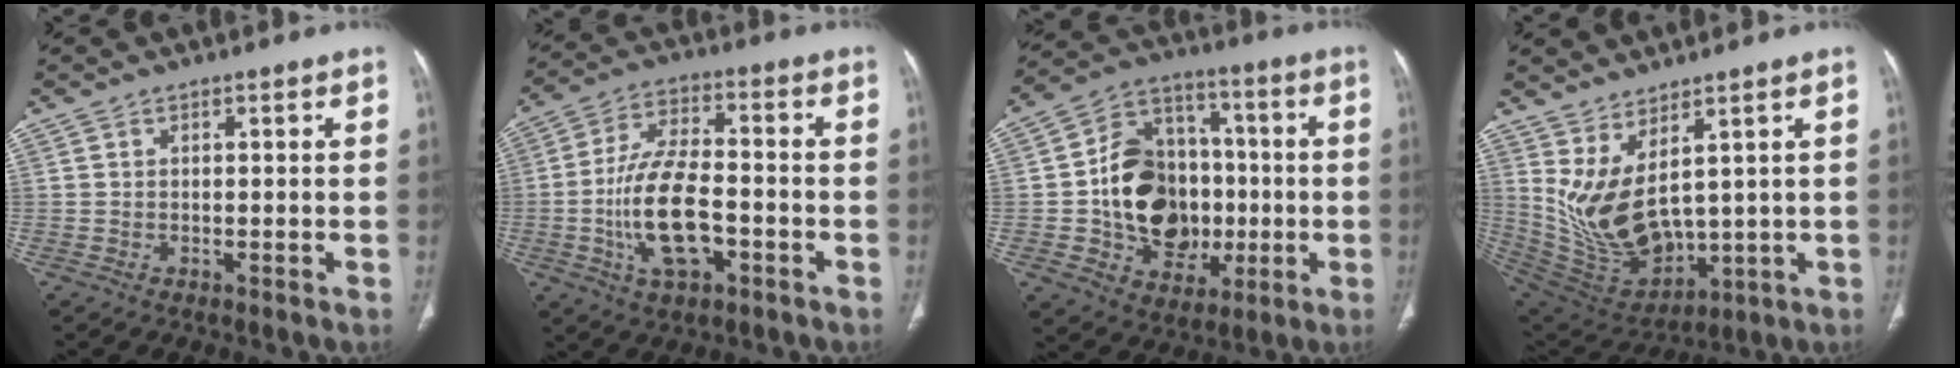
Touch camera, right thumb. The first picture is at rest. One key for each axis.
{"total": 14.4, "fx": -3.7, "fy": 6.9, "fz": 12.1, "tx": -0.230, "ty": 0.022, "tz": -0.066}
{"total": 20.1, "fx": -2.1, "fy": 15.6, "fz": 12.5, "tx": -0.159, "ty": 0.029, "tz": -0.023}
{"total": 13.4, "fx": 4.5, "fy": 6.1, "fz": 11.0, "tx": -0.204, "ty": -0.043, "tz": 0.123}